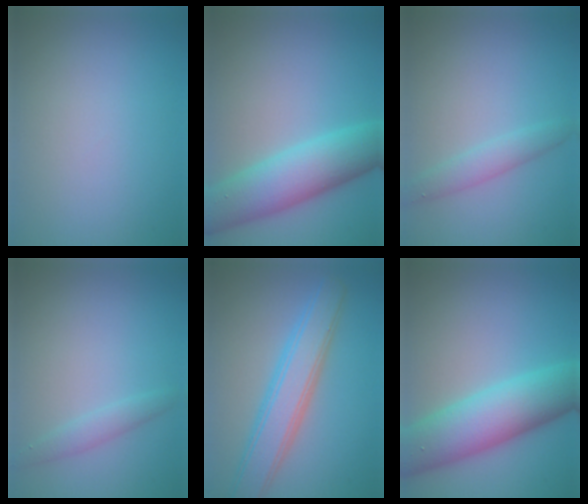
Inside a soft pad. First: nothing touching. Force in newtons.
{"total": 7.4, "press": 7.4, "slide": 0.1}
{"total": 2.1, "press": 2.1, "slide": 0.1}
{"total": 1.5, "press": 1.5, "slide": 0.1}
{"total": 5.4, "press": 5.4, "slide": 0.1}
{"total": 8.7, "press": 8.7, "slide": 0.2}